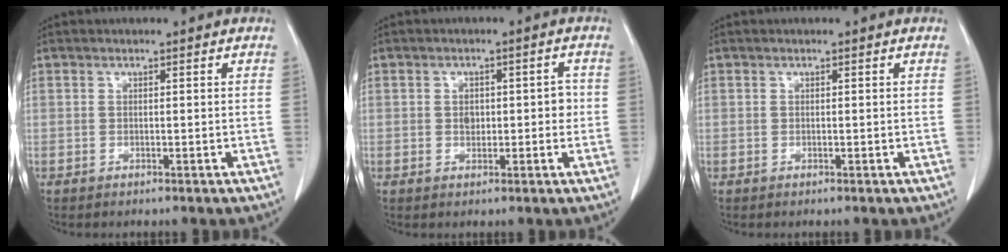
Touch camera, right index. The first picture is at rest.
{"total": 3.8, "force": [0.0, 2.4, 3.0], "torque": [-0.039, 0.012, 0.004]}
{"total": 0.0}